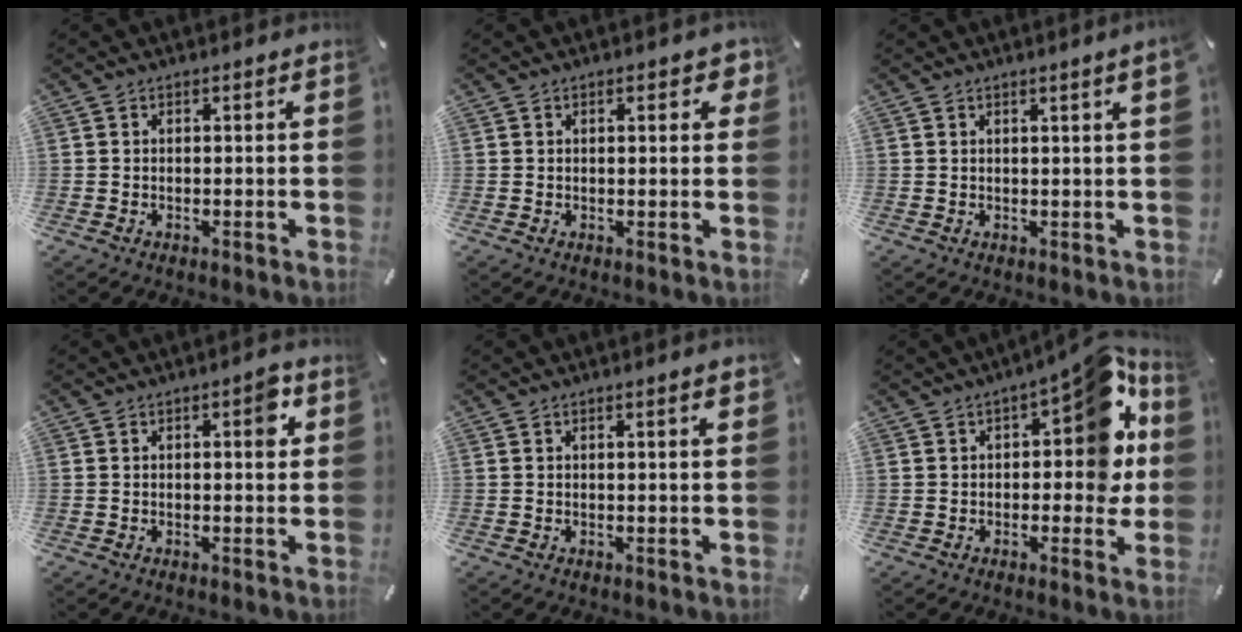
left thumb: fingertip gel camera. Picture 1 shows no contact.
{"total": 2.7, "force": [1.0, 1.7, 1.9], "torque": [-0.016, 0.000, 0.011]}
{"total": 2.4, "force": [1.2, -0.1, 2.1], "torque": [-0.039, -0.001, 0.019]}
{"total": 4.1, "force": [1.3, 1.6, 3.6], "torque": [-0.035, -0.007, 0.010]}
{"total": 2.0, "force": [0.9, 0.2, 1.8], "torque": [-0.035, 0.001, 0.014]}
{"total": 15.3, "force": [3.8, 7.3, 12.9], "torque": [-0.145, -0.023, 0.058]}